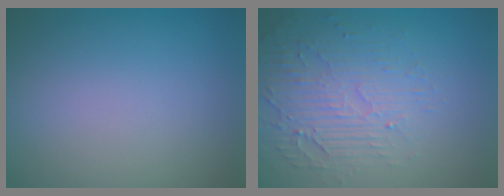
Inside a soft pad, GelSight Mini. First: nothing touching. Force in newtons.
{"total": 5.5, "press": 3.3, "slide": 4.4}